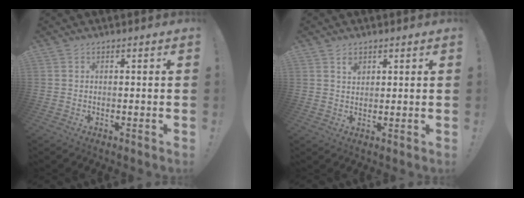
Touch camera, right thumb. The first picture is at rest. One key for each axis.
{"total": 2.3, "fx": 1.5, "fy": 1.5, "fz": 0.7, "tx": 0.007, "ty": -0.014, "tz": 0.024}